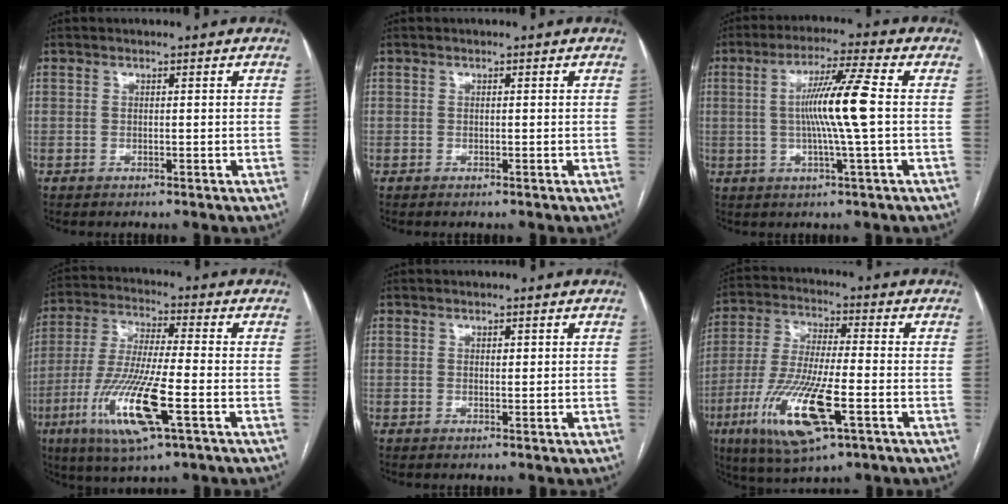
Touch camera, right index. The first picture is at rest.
{"total": 0.0}
{"total": 9.6, "force": [0.2, -1.1, 9.5], "torque": [-0.177, 0.003, 0.002]}
{"total": 14.8, "force": [-5.4, 1.5, 13.7], "torque": [-0.284, -0.024, -0.098]}
{"total": 0.6, "force": [0.2, 0.3, 0.4], "torque": [-0.006, 0.000, 0.004]}
{"total": 15.4, "force": [-6.0, 2.7, 13.9], "torque": [-0.288, -0.026, -0.104]}